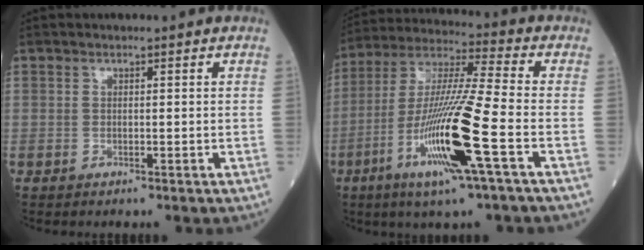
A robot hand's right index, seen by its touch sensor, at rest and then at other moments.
{"total": 16.9, "force": [-6.1, -0.3, 15.7], "torque": [-0.318, -0.017, -0.117]}